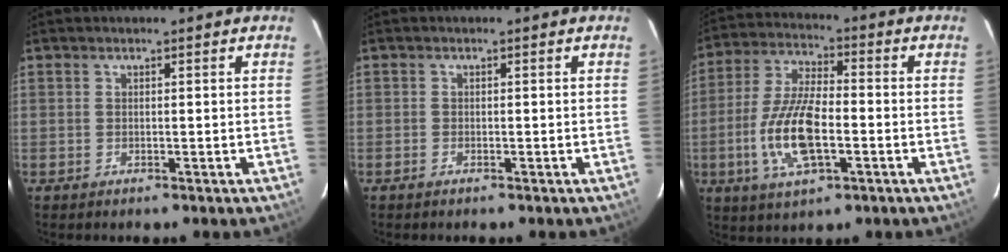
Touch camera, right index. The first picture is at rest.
{"total": 0.7, "force": [-0.6, 0.3, 0.2], "torque": [-0.005, -0.001, -0.012]}
{"total": 13.4, "force": [-3.6, 5.0, 11.9], "torque": [-0.251, -0.004, -0.068]}